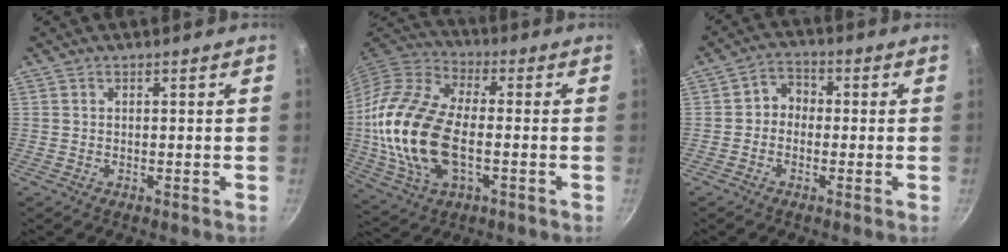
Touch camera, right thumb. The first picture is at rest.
{"total": 21.5, "force": [-2.3, 11.9, 17.7], "torque": [-0.357, 0.022, -0.049]}
{"total": 4.2, "force": [-0.6, 3.6, 2.1], "torque": [-0.009, 0.018, -0.025]}